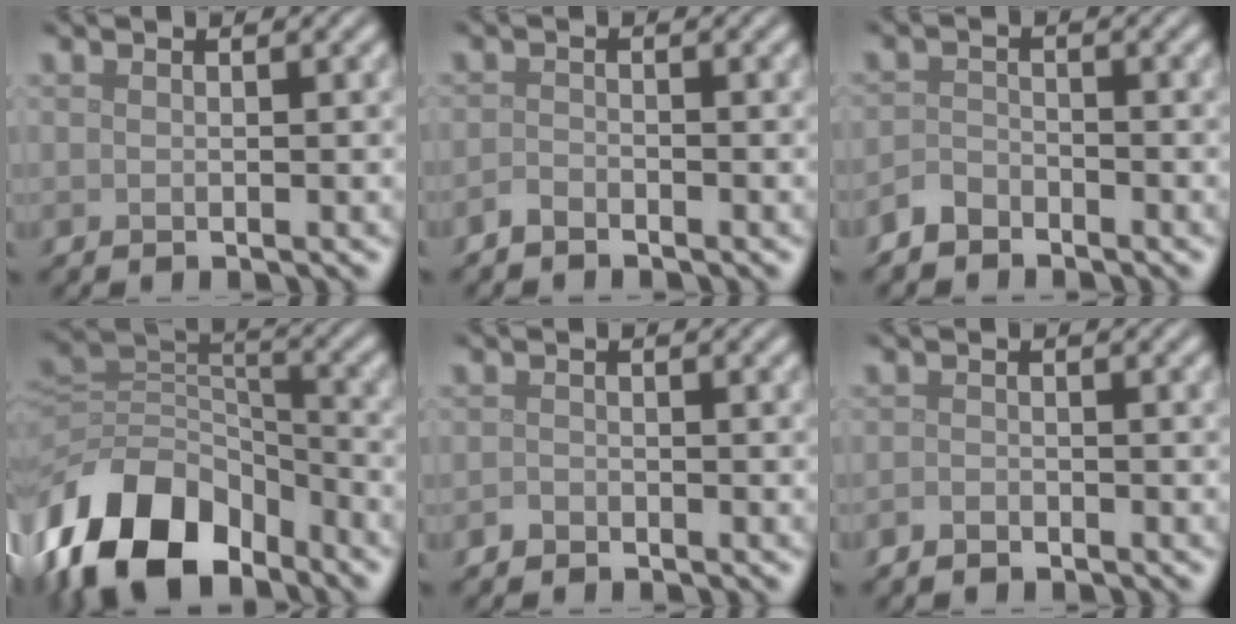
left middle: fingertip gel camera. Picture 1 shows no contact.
{"total": 1.0, "force": [-0.9, 0.3, 0.3], "torque": [-0.007, 0.001, -0.021]}
{"total": 1.9, "force": [-1.6, 0.9, 0.3], "torque": [-0.004, 0.005, -0.039]}
{"total": 12.3, "force": [-7.6, 7.1, 6.6], "torque": [-0.126, 0.003, -0.148]}
{"total": 0.7, "force": [-0.6, 0.4, 0.1], "torque": [0.000, -0.002, -0.012]}
{"total": 0.8, "force": [-0.7, 0.3, 0.3], "torque": [-0.006, -0.002, -0.015]}